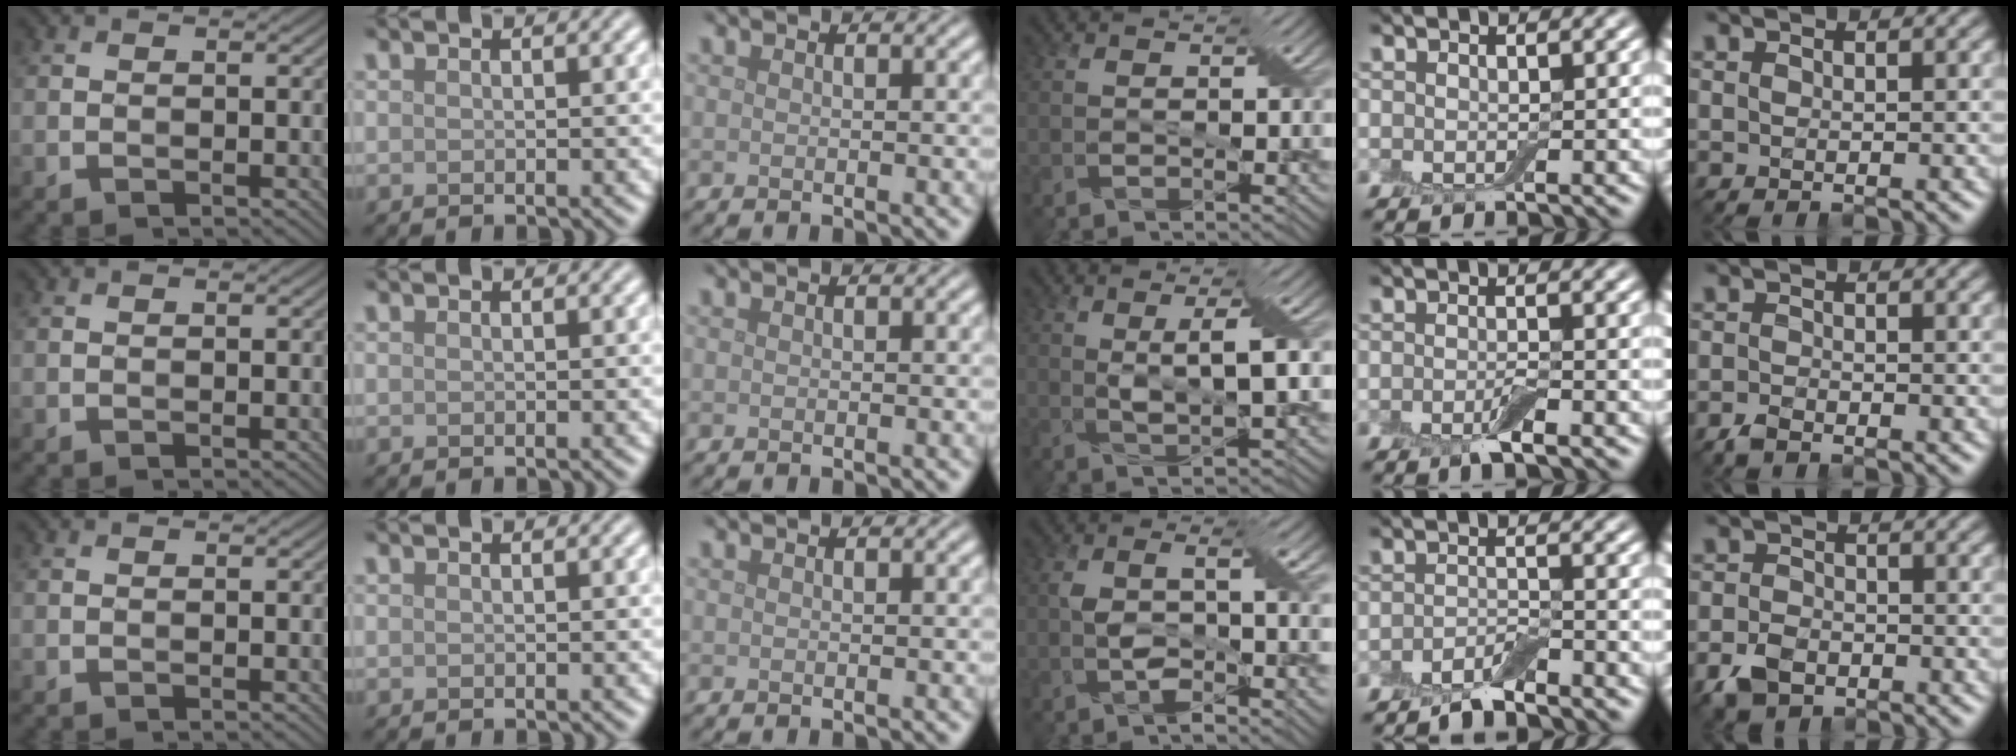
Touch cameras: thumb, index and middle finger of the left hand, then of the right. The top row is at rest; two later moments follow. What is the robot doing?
{"motion": "squeeze", "object": "air blower"}